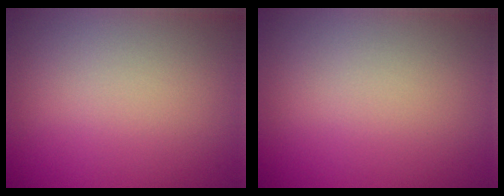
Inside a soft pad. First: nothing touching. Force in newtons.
{"total": 0.0}